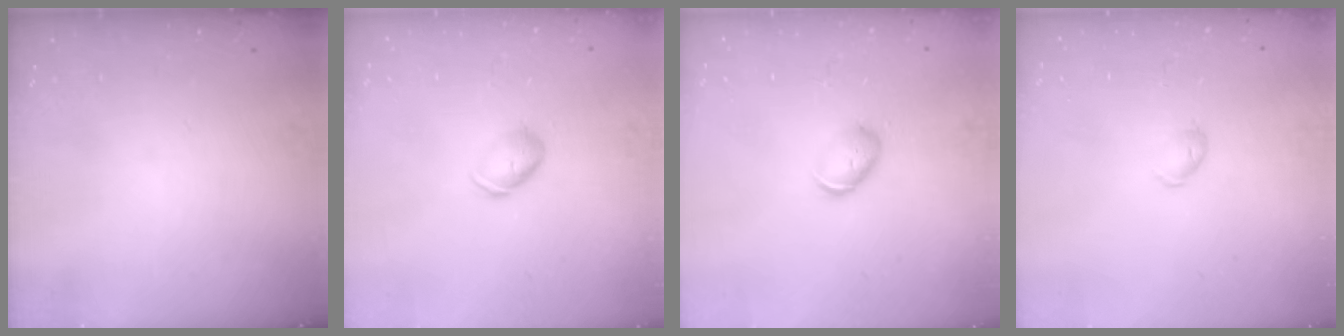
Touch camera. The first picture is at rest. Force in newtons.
{"total": 6.5, "press": 6.5, "slide": 0.9}
{"total": 5.8, "press": 5.8, "slide": 0.7}
{"total": 5.4, "press": 5.3, "slide": 0.9}